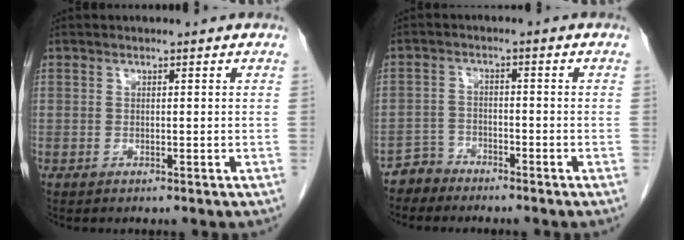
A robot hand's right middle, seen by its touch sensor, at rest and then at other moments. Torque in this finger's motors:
{"motor_torque": [0.42, -0.50, 0.10, 0.00]}